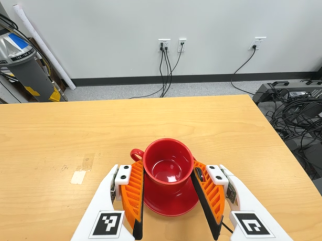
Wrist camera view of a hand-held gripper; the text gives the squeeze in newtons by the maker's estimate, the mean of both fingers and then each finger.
{"total": 1.0, "left": 1.9, "right": 0.0}